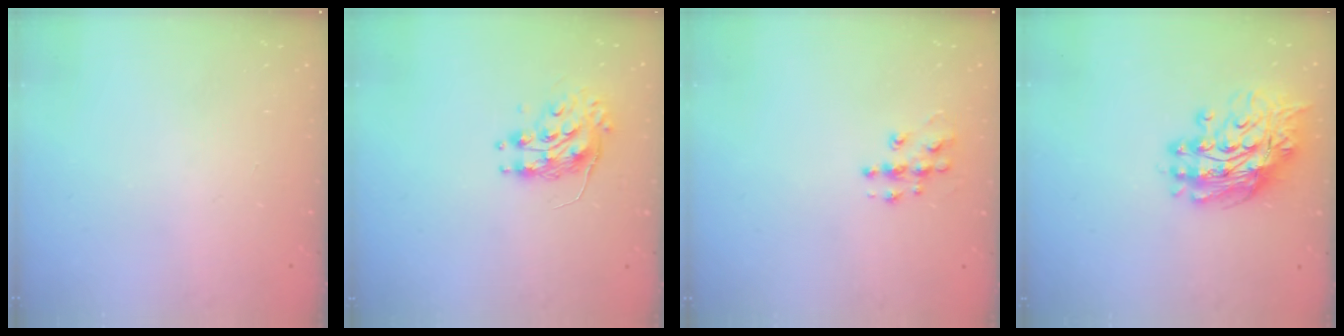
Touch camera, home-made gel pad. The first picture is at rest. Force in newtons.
{"total": 8.7, "press": 8.7, "slide": 0.8}
{"total": 8.3, "press": 8.2, "slide": 0.5}
{"total": 14.5, "press": 14.4, "slide": 1.3}